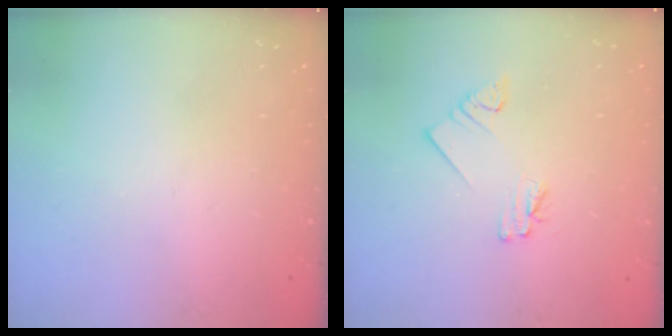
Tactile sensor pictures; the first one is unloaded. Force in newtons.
{"total": 2.3, "press": 2.3, "slide": 0.1}